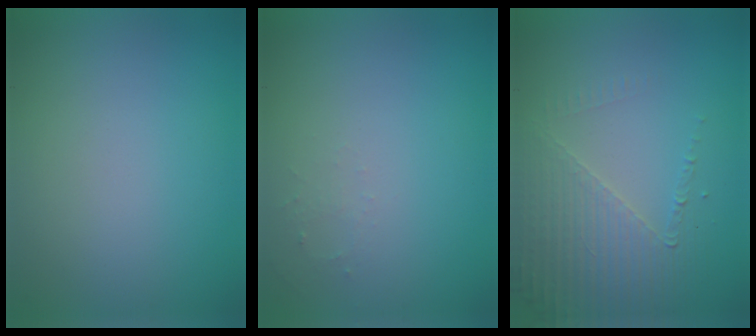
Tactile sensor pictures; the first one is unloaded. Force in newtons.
{"total": 0.8, "press": 0.8, "slide": 0.3}
{"total": 4.9, "press": 3.2, "slide": 3.7}